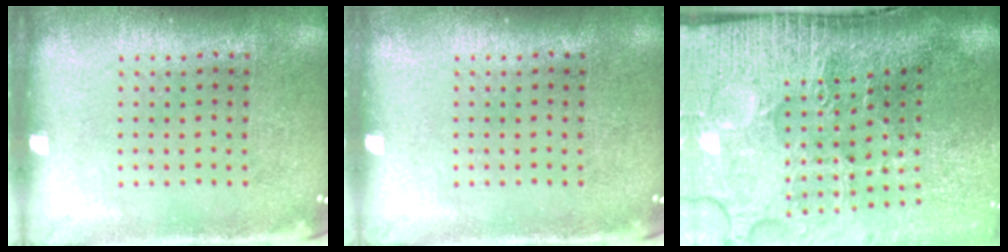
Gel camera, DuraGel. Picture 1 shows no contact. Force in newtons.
{"total": 0.0}
{"total": 5.0, "press": 4.0, "slide": 3.0}